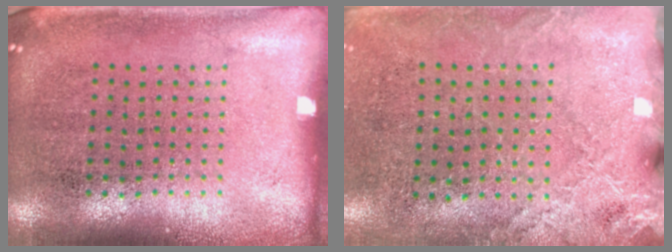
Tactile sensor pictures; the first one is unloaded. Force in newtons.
{"total": 2.6, "press": 2.4, "slide": 1.0}